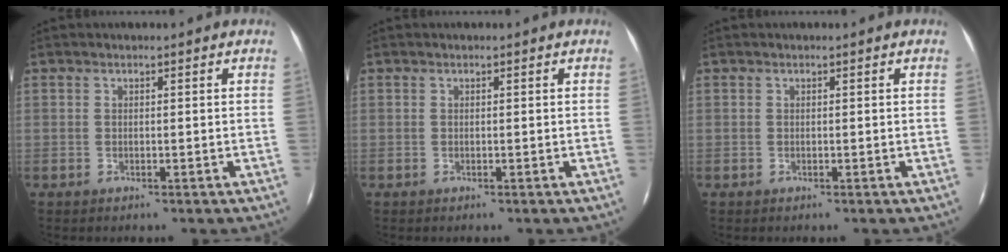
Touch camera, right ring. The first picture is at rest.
{"total": 0.0}
{"total": 0.0}